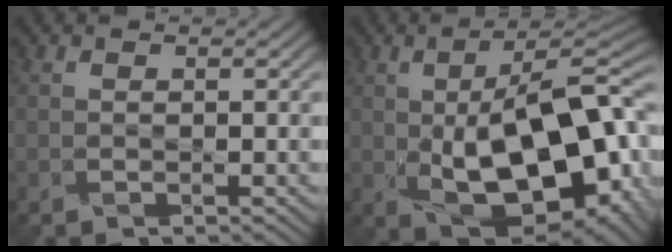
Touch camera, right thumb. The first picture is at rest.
{"total": 18.3, "force": [-2.7, 9.3, 15.5], "torque": [-0.226, -0.011, -0.027]}